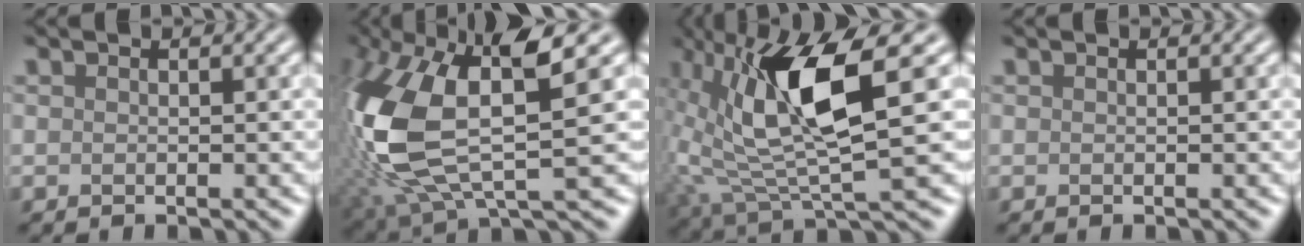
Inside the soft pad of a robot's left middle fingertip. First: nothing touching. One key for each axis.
{"total": 12.4, "fx": 1.1, "fy": 4.8, "fz": 11.4, "tx": -0.256, "ty": -0.015, "tz": 0.023}
{"total": 10.3, "fx": 1.9, "fy": 3.1, "fz": 9.7, "tx": -0.184, "ty": -0.001, "tz": 0.038}
{"total": 0.0}